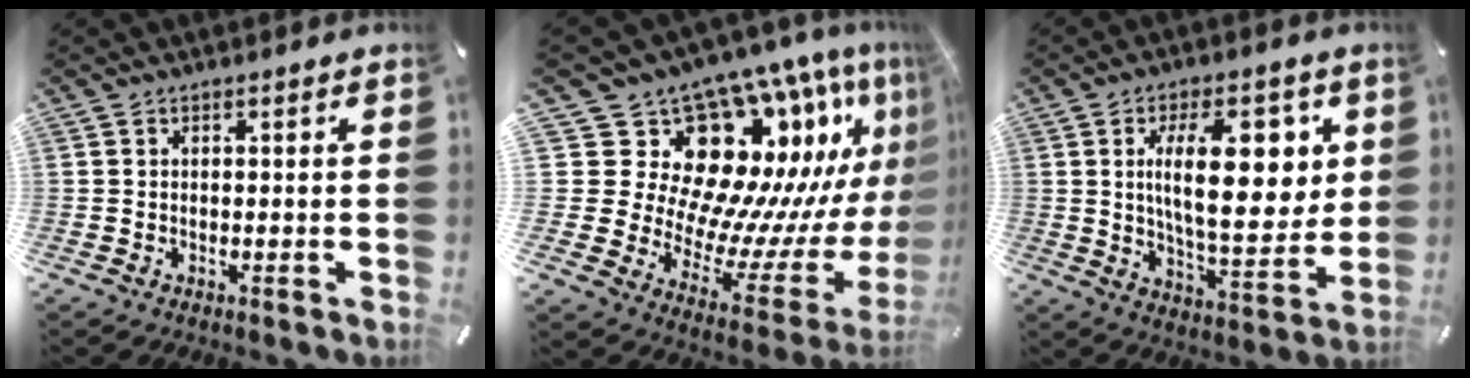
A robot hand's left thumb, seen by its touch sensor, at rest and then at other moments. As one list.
[{"total": 22.0, "force": [13.0, 12.3, 12.7], "torque": [-0.186, -0.185, 0.258]}, {"total": 18.8, "force": [4.7, 8.4, 16.1], "torque": [-0.251, -0.002, 0.071]}]